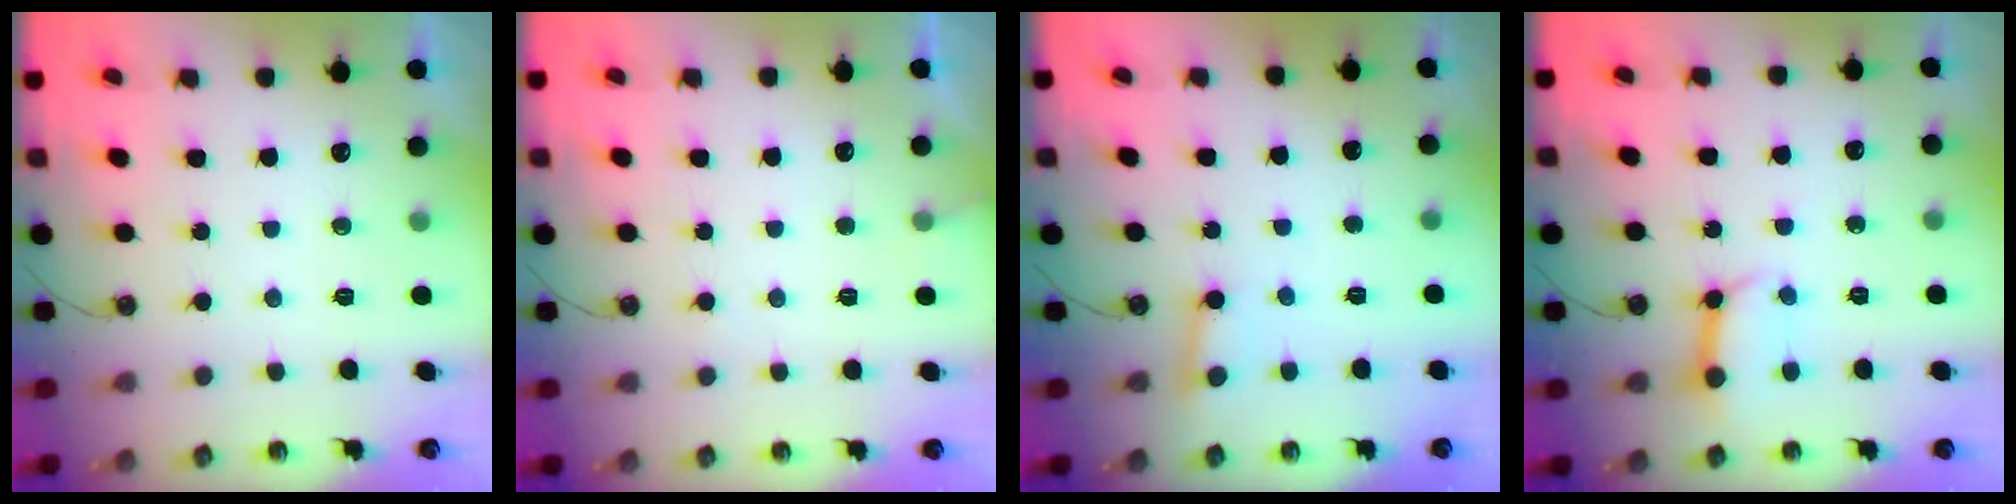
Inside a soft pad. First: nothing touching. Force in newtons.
{"total": 5.6, "press": 5.6, "slide": 0.3}
{"total": 2.8, "press": 2.7, "slide": 0.6}
{"total": 9.1, "press": 9.0, "slide": 1.2}